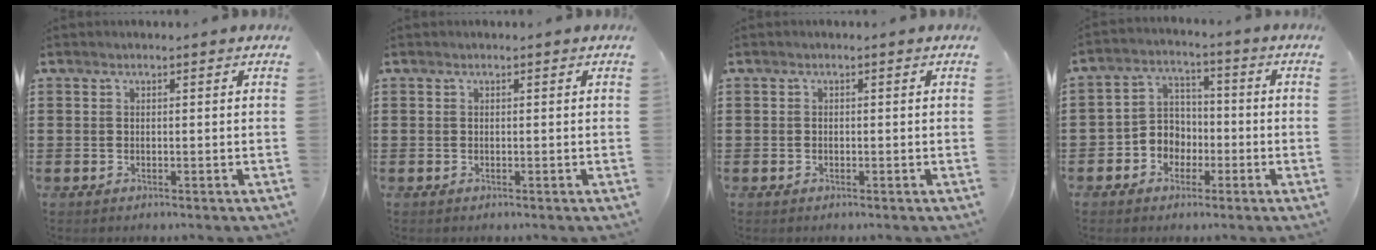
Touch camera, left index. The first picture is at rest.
{"total": 0.0}
{"total": 0.6, "force": [-0.3, 0.4, 0.1], "torque": [-0.005, 0.001, -0.007]}
{"total": 5.0, "force": [-2.2, 4.3, 1.1], "torque": [-0.043, 0.007, -0.049]}